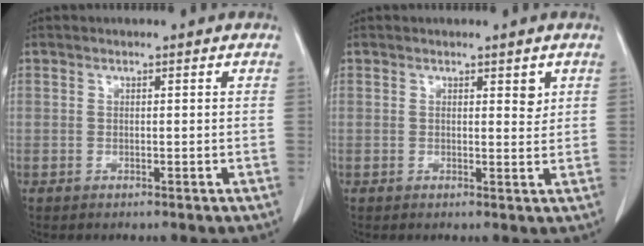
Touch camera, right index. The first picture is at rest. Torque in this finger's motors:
{"motor_torque": [0.03, 0.03, 0.01, 0.00]}